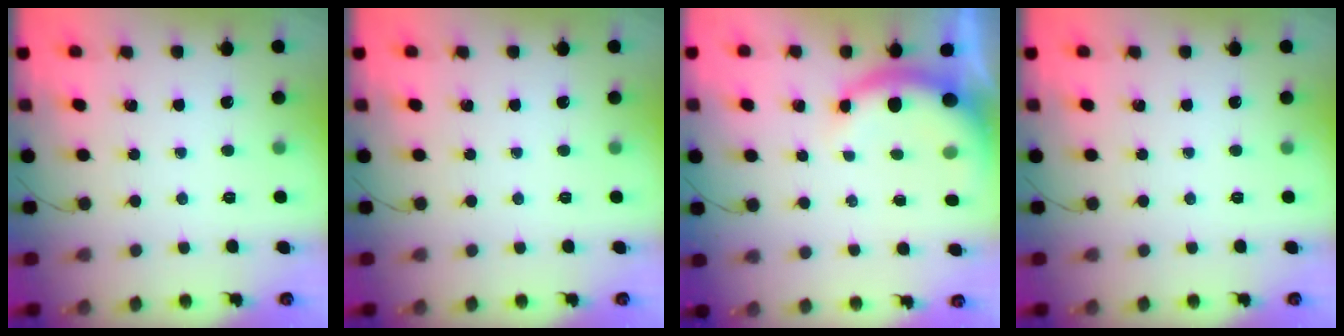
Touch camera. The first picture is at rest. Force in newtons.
{"total": 0.0}
{"total": 7.3, "press": 7.2, "slide": 0.7}
{"total": 0.0}